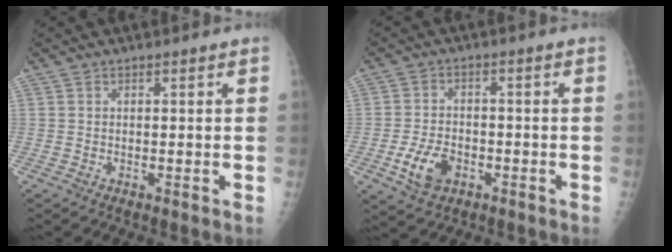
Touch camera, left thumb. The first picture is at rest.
{"total": 7.2, "force": [-2.9, 4.7, 4.6], "torque": [-0.080, 0.012, -0.050]}